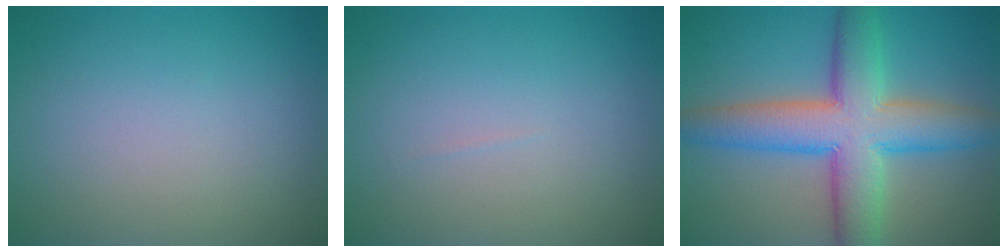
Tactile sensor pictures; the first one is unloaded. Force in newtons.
{"total": 0.0}
{"total": 9.3, "press": 9.3, "slide": 0.1}